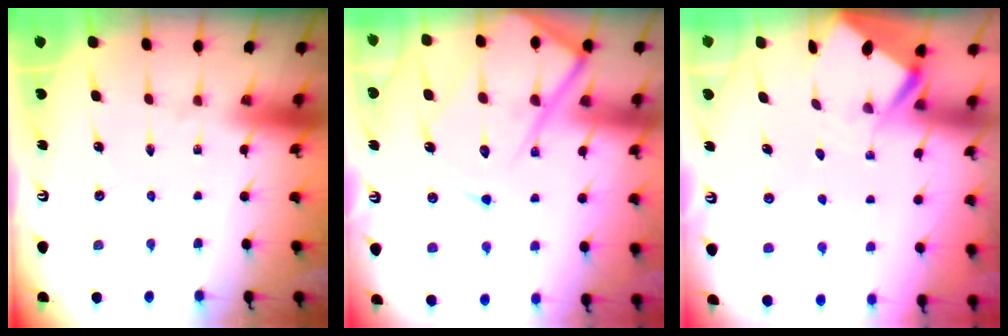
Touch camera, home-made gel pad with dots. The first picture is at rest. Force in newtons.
{"total": 17.6, "press": 17.5, "slide": 1.8}
{"total": 3.4, "press": 3.4, "slide": 0.3}